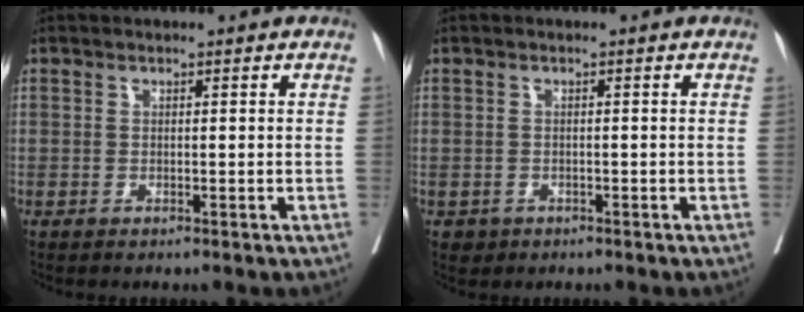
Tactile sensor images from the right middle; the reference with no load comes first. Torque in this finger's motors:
{"motor_torque": [0.13, 0.04, 0.00, 0.00]}